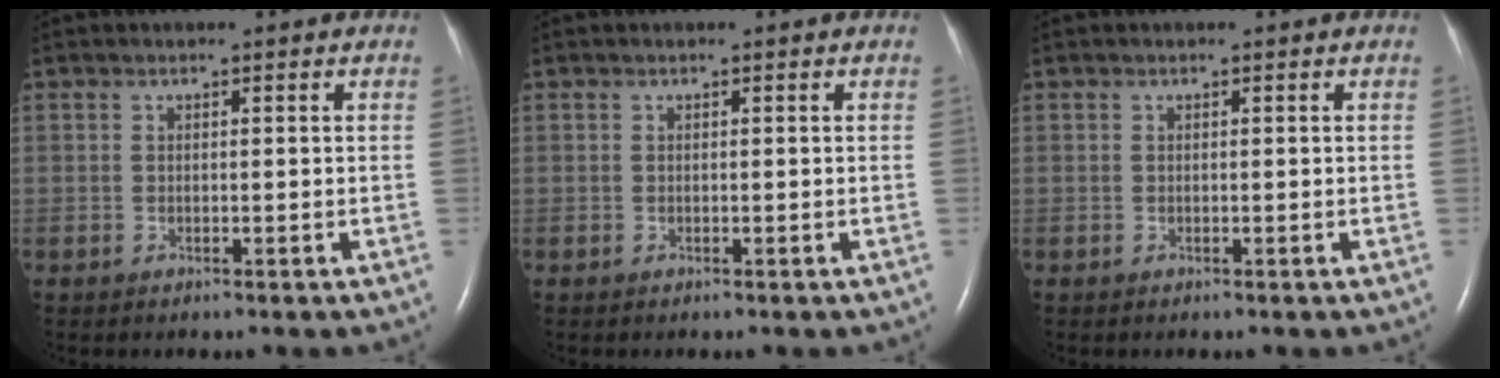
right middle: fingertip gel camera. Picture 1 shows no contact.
{"total": 0.0}
{"total": 0.0}